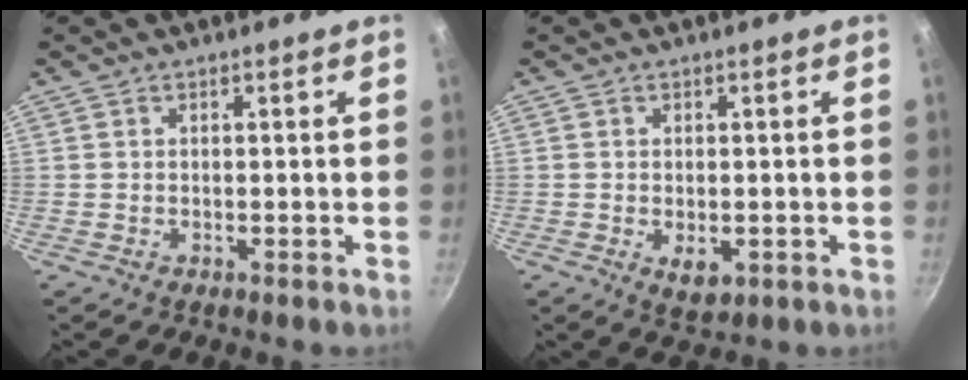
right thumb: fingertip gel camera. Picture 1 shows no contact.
{"total": 3.8, "force": [-0.8, 2.2, 2.9], "torque": [-0.043, -0.010, -0.007]}